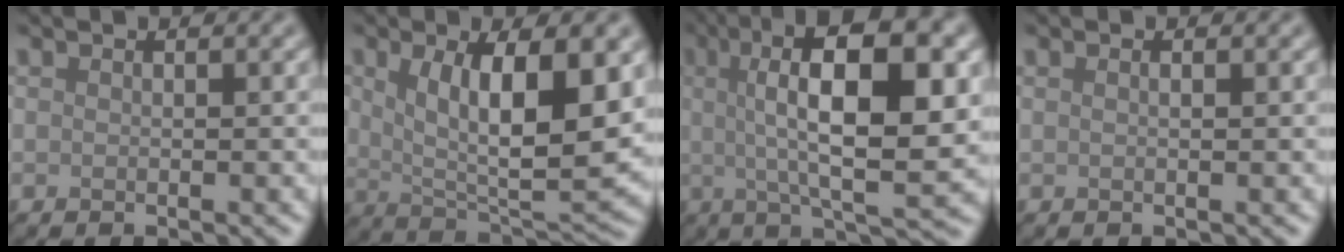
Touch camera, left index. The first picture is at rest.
{"total": 9.8, "force": [2.4, 4.2, 8.6], "torque": [-0.141, -0.011, 0.043]}
{"total": 12.5, "force": [2.6, 3.8, 11.6], "torque": [-0.161, 0.015, 0.034]}
{"total": 0.7, "force": [0.4, 0.2, 0.6], "torque": [-0.007, -0.005, 0.004]}